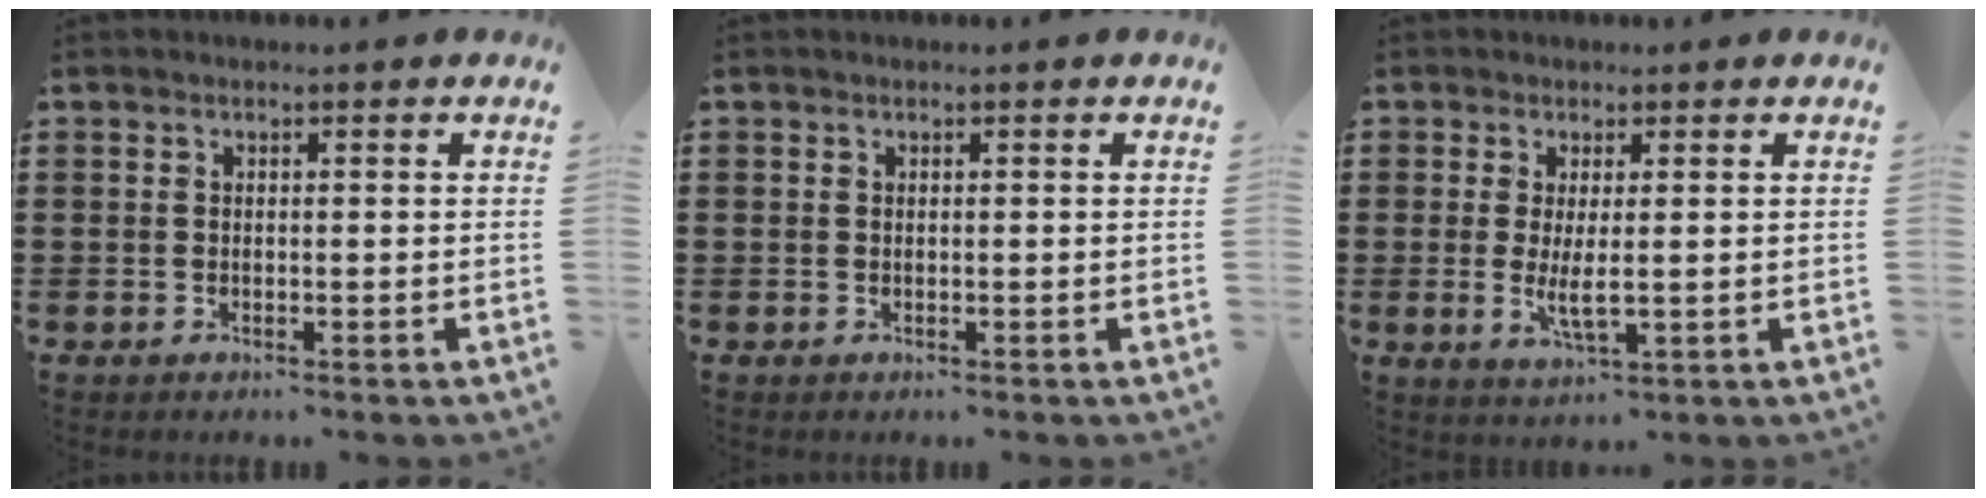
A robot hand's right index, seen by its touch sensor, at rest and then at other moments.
{"total": 0.0}
{"total": 4.2, "force": [0.2, 1.2, 4.0], "torque": [-0.070, -0.005, 0.001]}